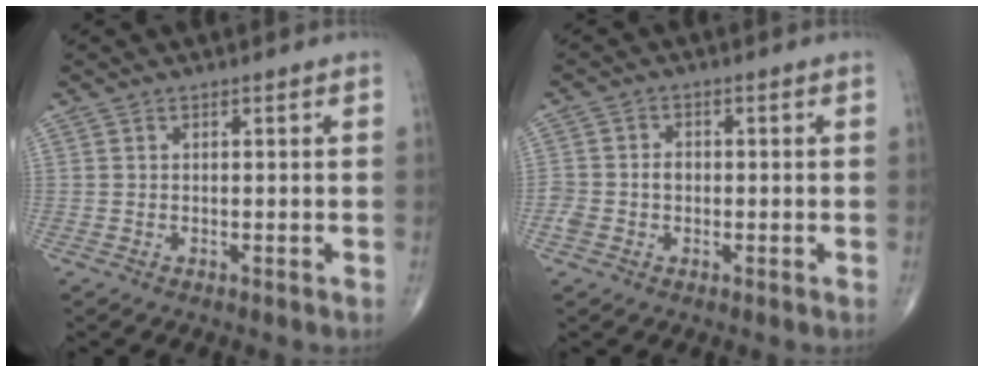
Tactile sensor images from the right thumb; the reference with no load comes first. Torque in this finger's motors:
{"motor_torque": [0.89, 0.15, 0.41, -0.17, 0.04]}